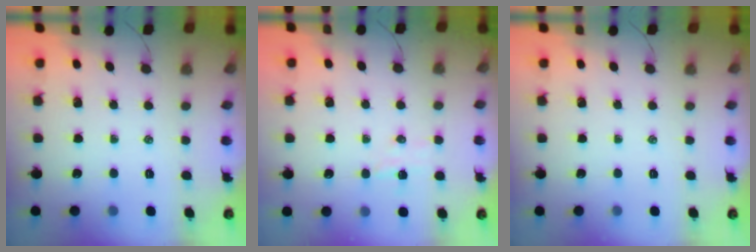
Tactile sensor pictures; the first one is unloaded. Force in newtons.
{"total": 3.8, "press": 3.7, "slide": 0.9}
{"total": 0.0}